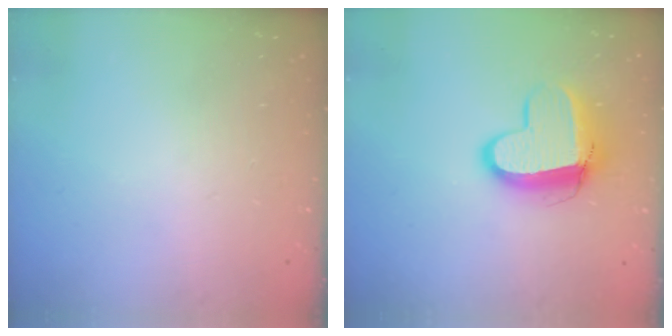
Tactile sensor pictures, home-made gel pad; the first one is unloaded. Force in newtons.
{"total": 11.2, "press": 11.2, "slide": 0.9}